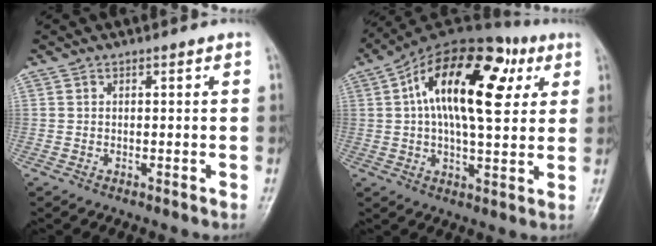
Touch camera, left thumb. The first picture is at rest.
{"total": 21.2, "force": [5.9, 10.1, 17.7], "torque": [-0.263, 0.018, 0.079]}